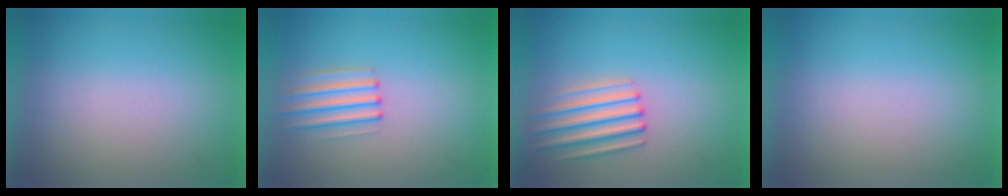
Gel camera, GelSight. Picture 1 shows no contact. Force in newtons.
{"total": 2.1}
{"total": 1.6}
{"total": 1.0}